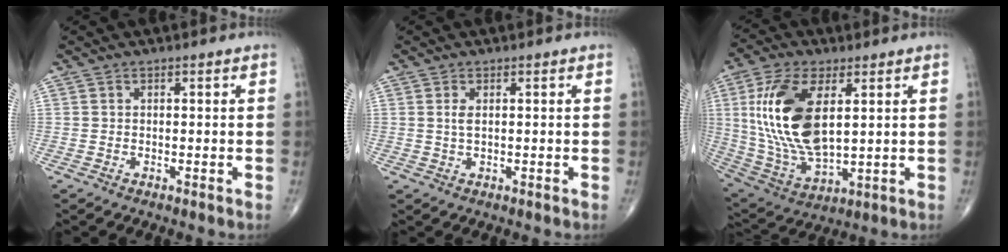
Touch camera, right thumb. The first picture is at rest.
{"total": 1.8, "force": [0.4, 0.8, 1.6], "torque": [-0.037, 0.001, 0.011]}
{"total": 19.5, "force": [4.1, 9.6, 16.5], "torque": [-0.334, -0.020, 0.085]}